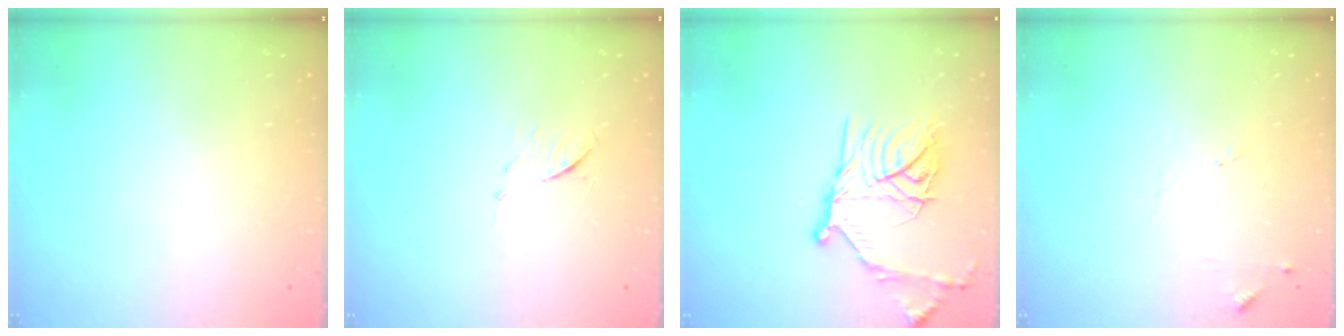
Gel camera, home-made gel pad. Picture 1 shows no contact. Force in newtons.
{"total": 5.8, "press": 5.8, "slide": 0.5}
{"total": 19.9, "press": 19.8, "slide": 1.5}
{"total": 6.7, "press": 6.6, "slide": 0.6}